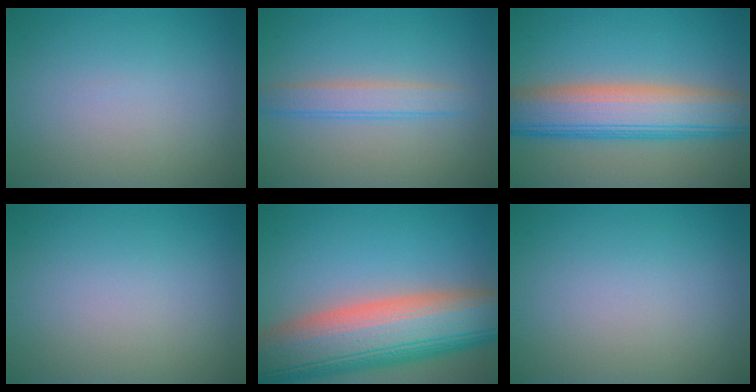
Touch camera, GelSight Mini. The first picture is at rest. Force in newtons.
{"total": 2.5, "press": 2.5, "slide": 0.2}
{"total": 8.8, "press": 8.8, "slide": 0.3}
{"total": 0.0}
{"total": 14.4, "press": 14.3, "slide": 1.1}
{"total": 0.0}